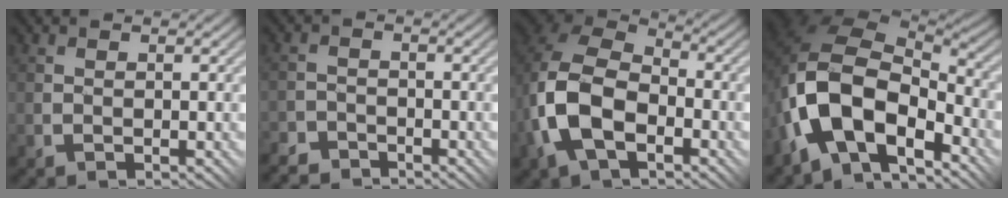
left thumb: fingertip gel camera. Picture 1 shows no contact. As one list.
[{"total": 4.4, "force": [-4.1, 1.7, 0.1], "torque": [0.009, 0.005, -0.072]}, {"total": 13.6, "force": [-3.6, 9.1, 9.5], "torque": [-0.230, -0.021, -0.071]}, {"total": 15.0, "force": [-5.8, 8.6, 10.8], "torque": [-0.222, -0.027, -0.107]}]